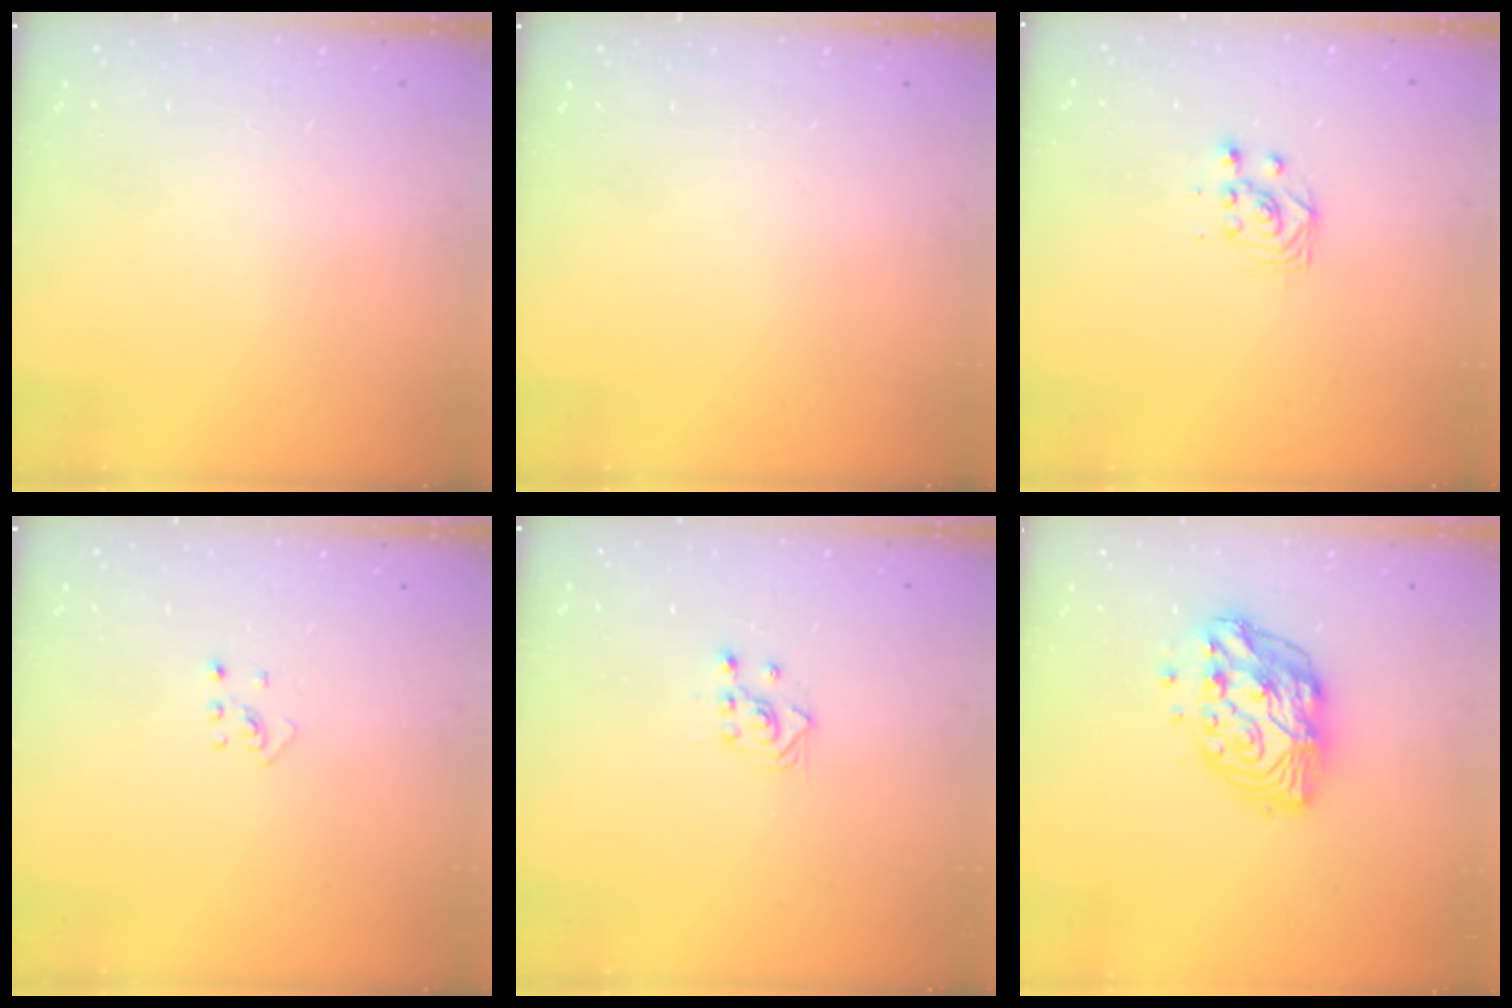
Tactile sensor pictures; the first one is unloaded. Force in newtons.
{"total": 0.0}
{"total": 3.0, "press": 3.0, "slide": 0.2}
{"total": 2.7, "press": 2.7, "slide": 0.5}
{"total": 2.9, "press": 2.9, "slide": 0.2}
{"total": 12.6, "press": 12.6, "slide": 1.1}